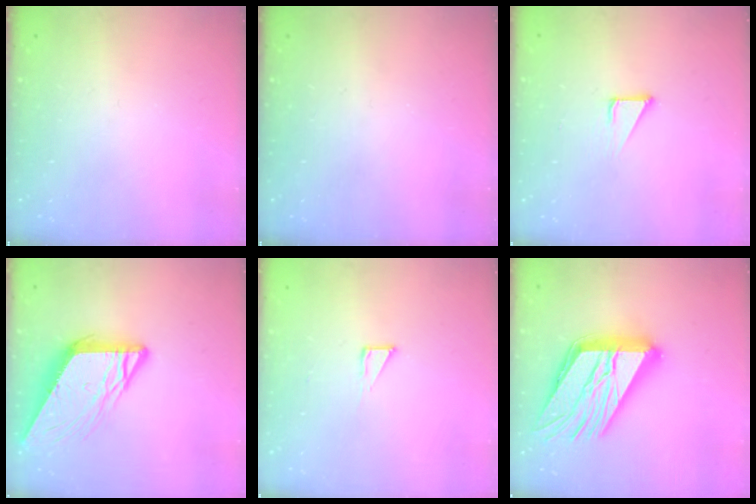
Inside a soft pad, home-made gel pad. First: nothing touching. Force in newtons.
{"total": 0.0}
{"total": 2.1, "press": 2.1, "slide": 0.1}
{"total": 10.6, "press": 10.5, "slide": 1.1}
{"total": 2.6, "press": 2.6, "slide": 0.1}
{"total": 28.7, "press": 28.6, "slide": 3.0}